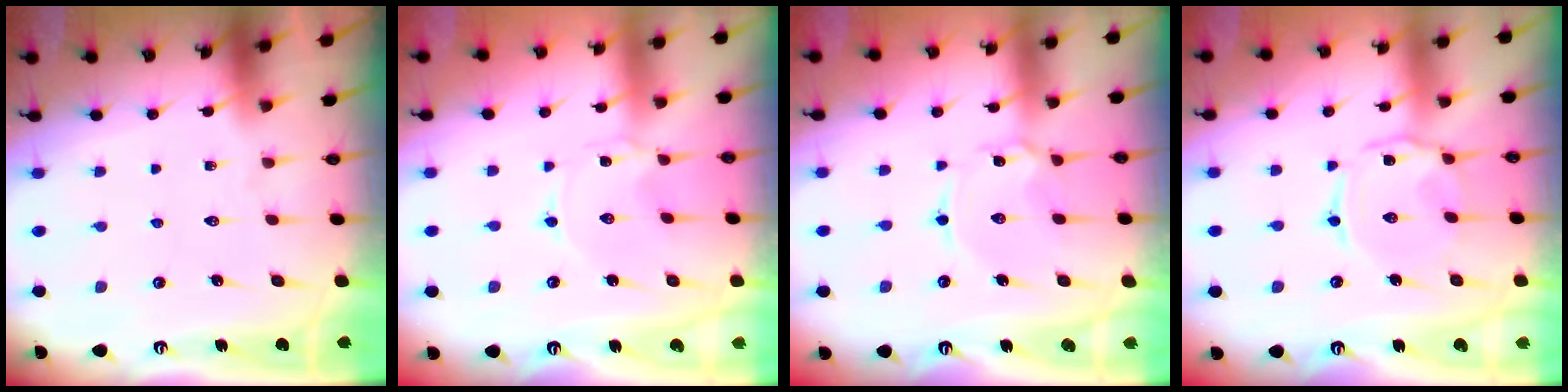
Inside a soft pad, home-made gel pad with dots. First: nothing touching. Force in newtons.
{"total": 0.0}
{"total": 2.6, "press": 2.5, "slide": 0.3}
{"total": 2.9, "press": 2.8, "slide": 0.4}